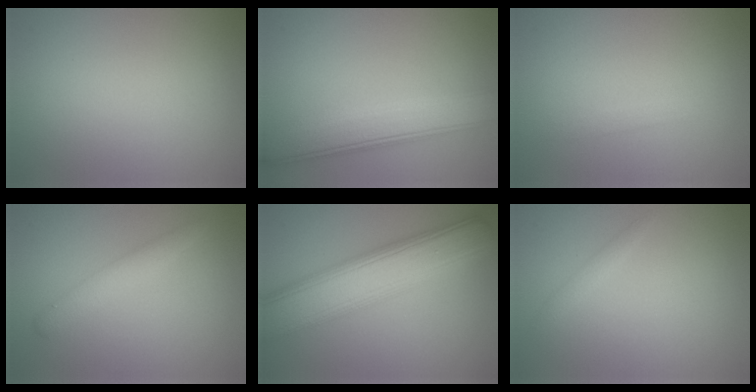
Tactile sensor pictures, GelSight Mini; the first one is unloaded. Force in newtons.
{"total": 5.9, "press": 5.9, "slide": 0.3}
{"total": 0.6, "press": 0.6, "slide": 0.1}
{"total": 1.3, "press": 1.3, "slide": 0.2}
{"total": 8.6, "press": 8.6, "slide": 0.1}
{"total": 0.8, "press": 0.8, "slide": 0.0}